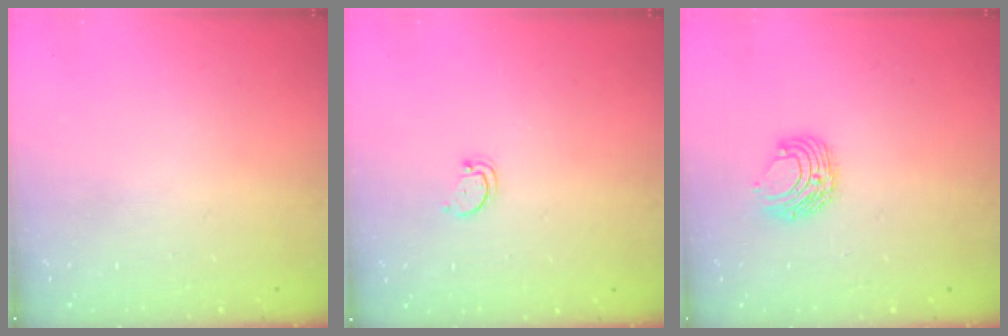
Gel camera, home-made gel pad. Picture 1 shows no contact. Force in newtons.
{"total": 2.6, "press": 2.5, "slide": 0.4}
{"total": 7.7, "press": 7.7, "slide": 0.3}